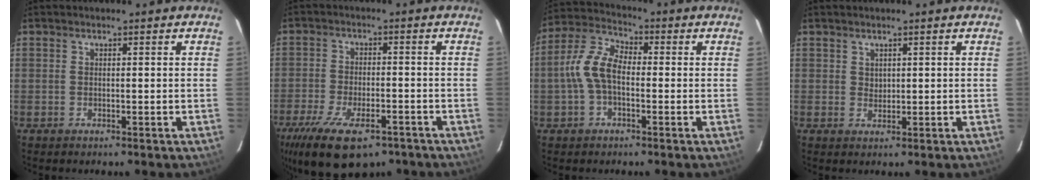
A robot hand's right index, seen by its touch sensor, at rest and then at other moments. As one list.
[{"total": 17.3, "force": [-11.4, 7.1, 10.9], "torque": [-0.228, -0.041, -0.181]}, {"total": 8.6, "force": [-1.2, 4.7, 7.0], "torque": [-0.153, 0.022, -0.027]}, {"total": 1.2, "force": [0.7, 1.0, 0.3], "torque": [0.000, 0.003, 0.012]}]